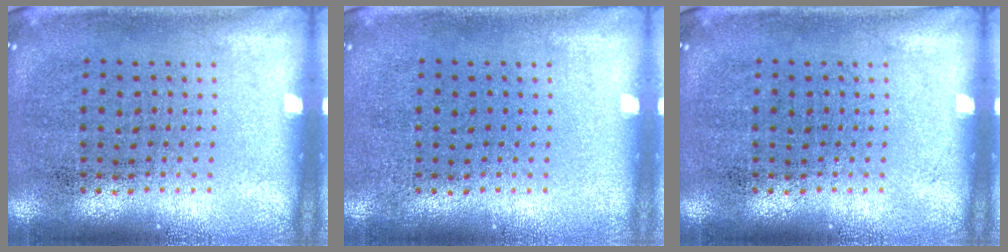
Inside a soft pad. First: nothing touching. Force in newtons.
{"total": 0.0}
{"total": 0.0}